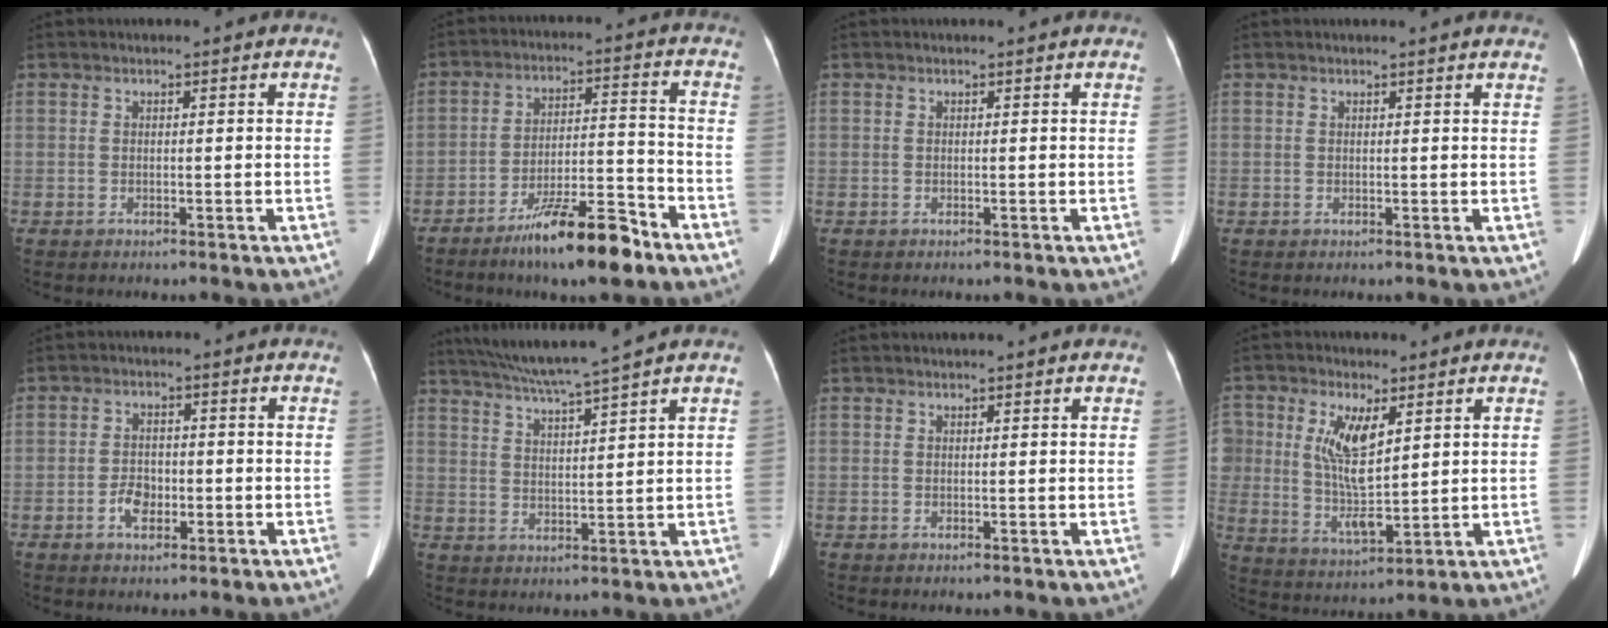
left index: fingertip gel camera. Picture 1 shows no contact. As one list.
[{"total": 11.5, "force": [-8.3, 1.5, 7.8], "torque": [-0.132, -0.003, -0.142]}, {"total": 0.0}, {"total": 4.6, "force": [4.4, 0.2, 1.6], "torque": [-0.019, 0.013, 0.034]}, {"total": 3.6, "force": [-1.6, 2.1, 2.5], "torque": [-0.050, 0.005, -0.029]}, {"total": 9.0, "force": [7.6, -2.1, 4.5], "torque": [-0.077, 0.006, 0.129]}, {"total": 0.9, "force": [0.8, 0.1, 0.4], "torque": [-0.008, 0.020, 0.007]}, {"total": 9.9, "force": [2.5, 4.7, 8.3], "torque": [-0.167, 0.004, 0.054]}]